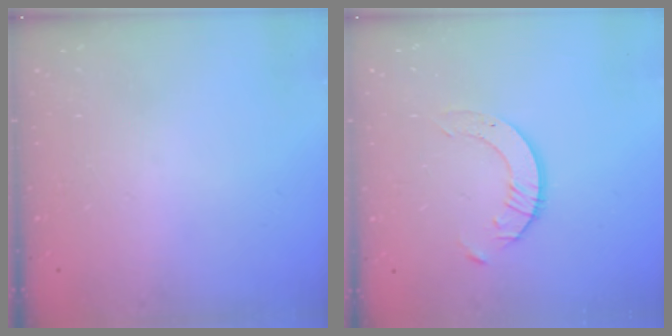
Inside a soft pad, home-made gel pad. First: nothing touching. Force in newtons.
{"total": 3.4, "press": 3.4, "slide": 0.3}